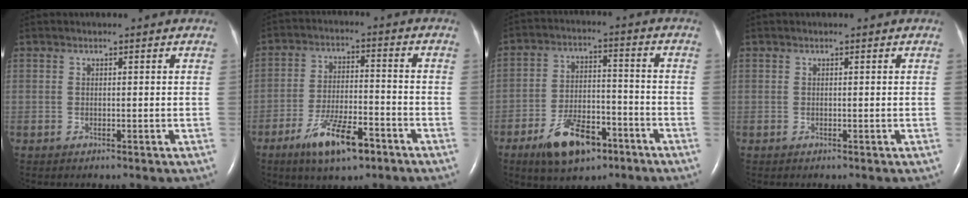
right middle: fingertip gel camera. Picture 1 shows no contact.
{"total": 10.0, "force": [-6.1, 2.6, 7.5], "torque": [-0.142, -0.008, -0.102]}
{"total": 10.9, "force": [-6.7, 4.8, 7.2], "torque": [-0.134, 0.001, -0.110]}
{"total": 0.0}